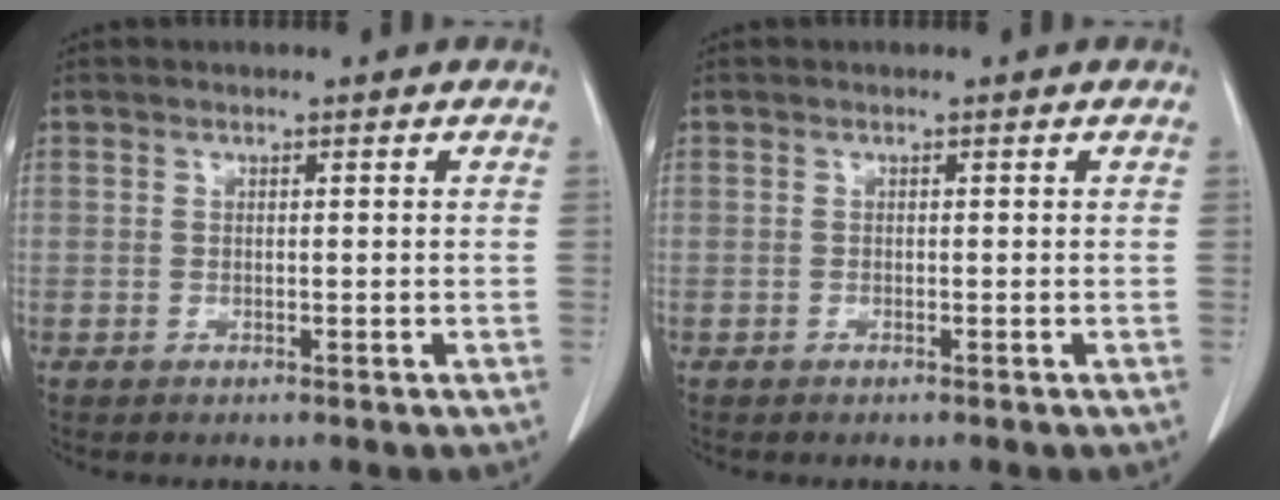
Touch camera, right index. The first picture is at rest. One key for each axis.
{"total": 0.0}